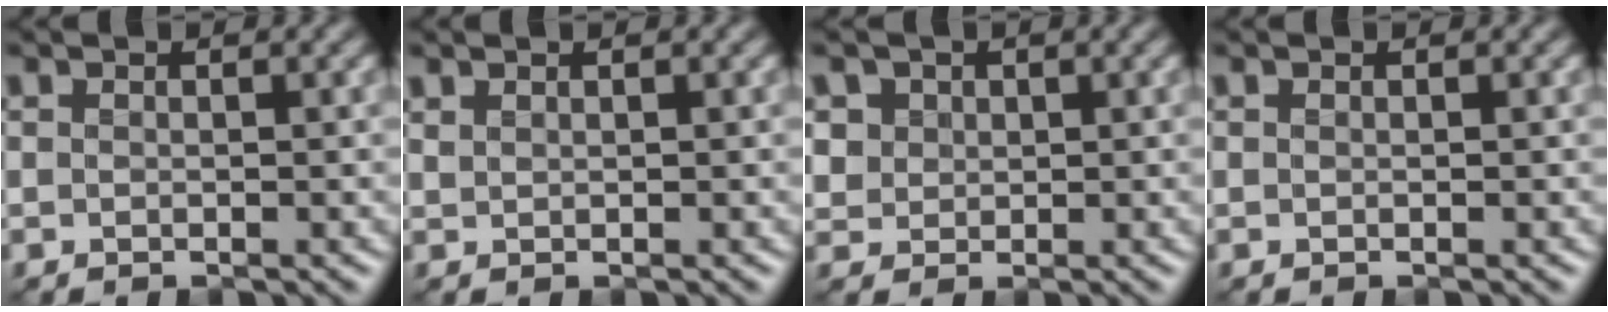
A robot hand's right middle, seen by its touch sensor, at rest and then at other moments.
{"total": 0.7, "force": [0.6, 0.2, 0.1], "torque": [-0.006, 0.000, 0.017]}
{"total": 2.9, "force": [1.3, 2.4, 0.9], "torque": [-0.034, 0.003, 0.036]}
{"total": 0.0}